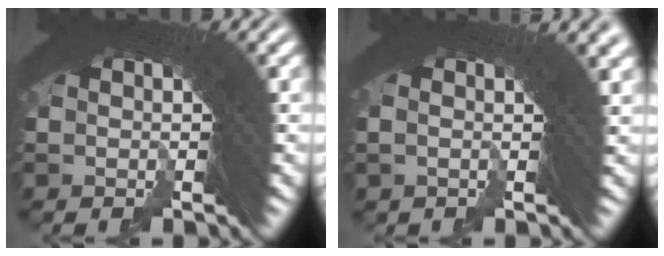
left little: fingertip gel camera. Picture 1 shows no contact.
{"total": 2.9, "force": [1.3, 0.4, 2.6], "torque": [-0.020, 0.021, 0.011]}